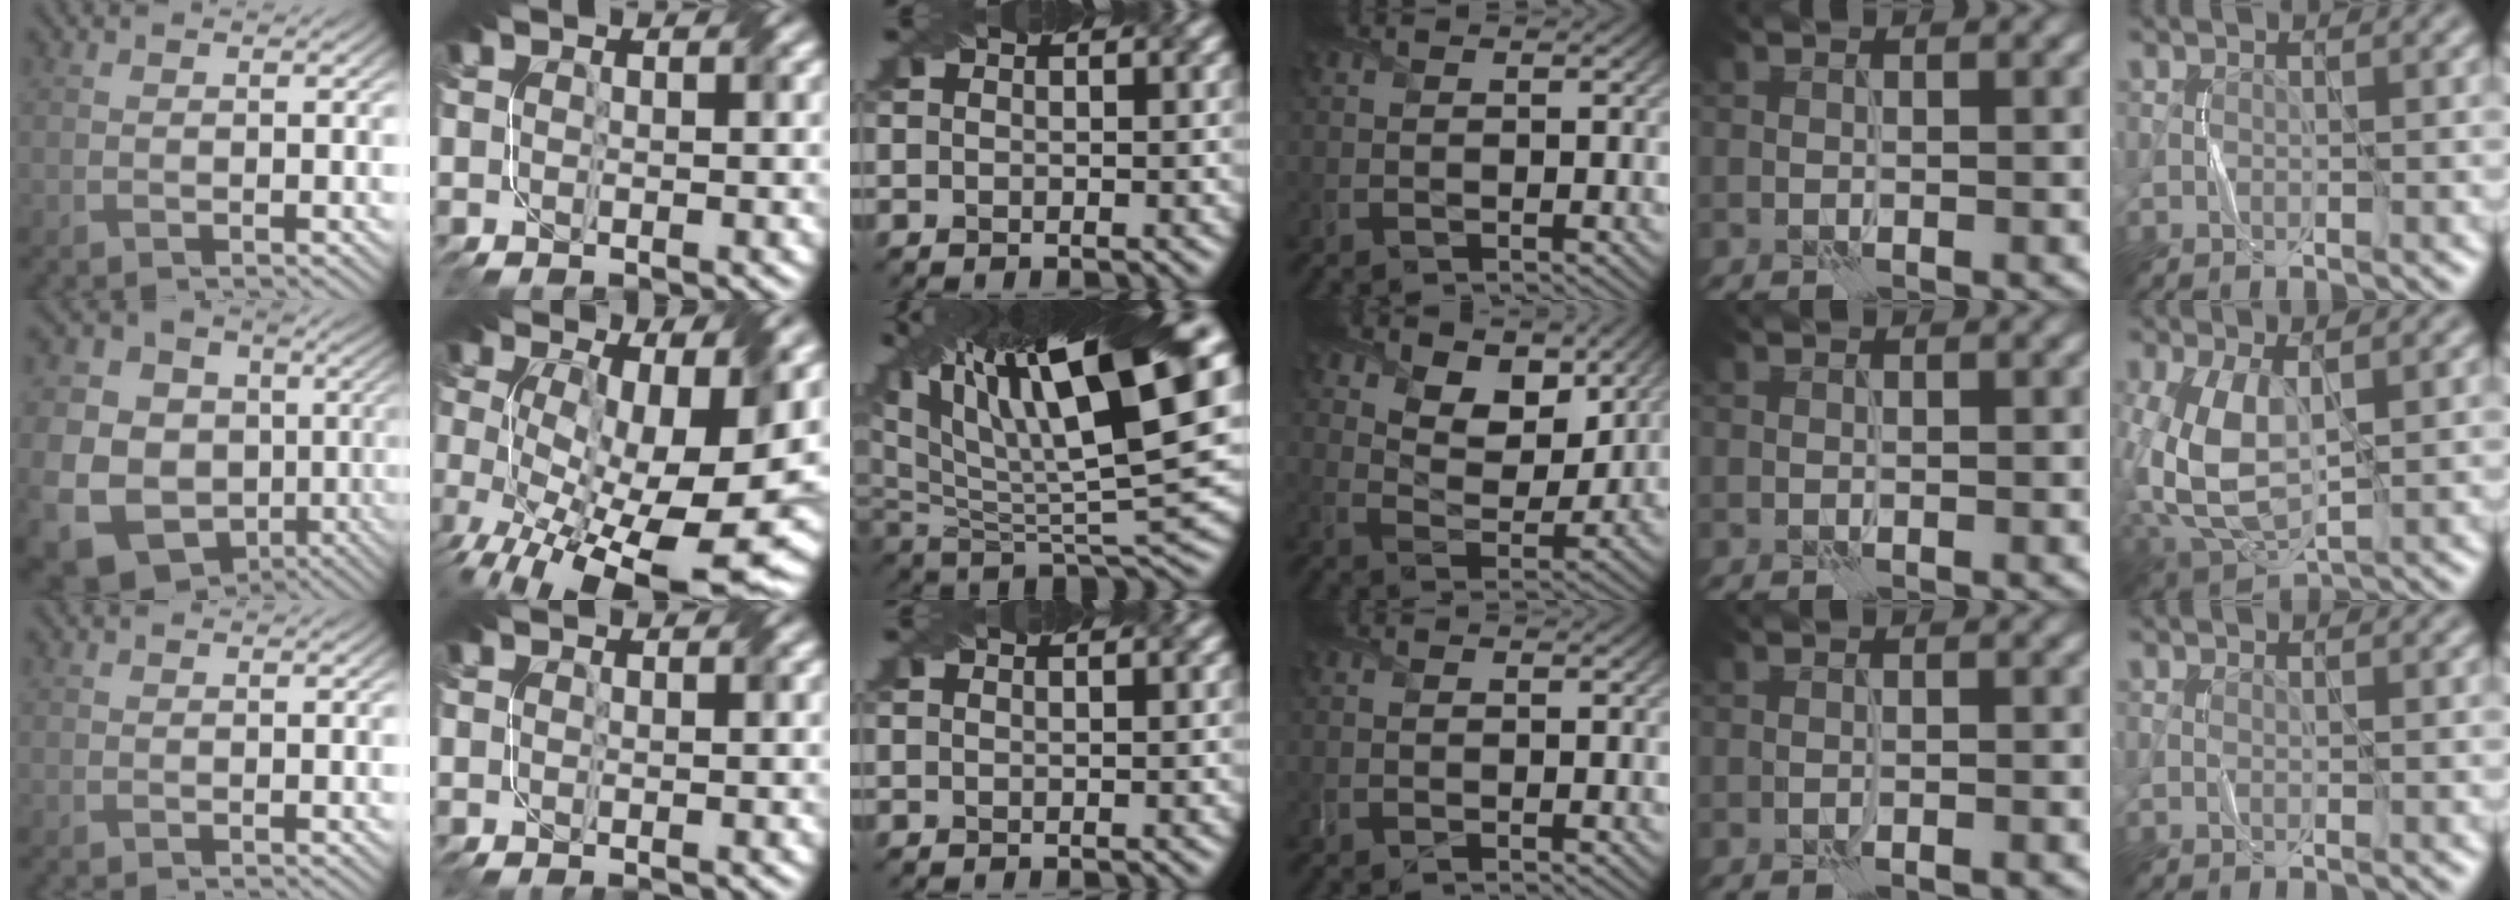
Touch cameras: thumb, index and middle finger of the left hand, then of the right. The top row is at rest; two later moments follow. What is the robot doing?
{"motion": "fold", "object": "netting"}